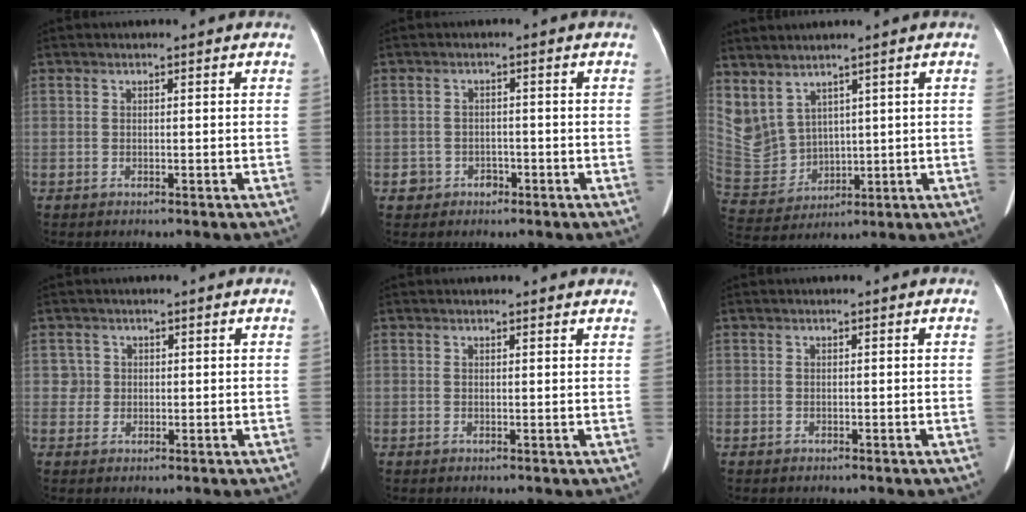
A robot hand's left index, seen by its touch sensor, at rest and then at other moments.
{"total": 2.5, "force": [-1.4, 2.0, 0.2], "torque": [0.003, 0.002, -0.020]}
{"total": 12.5, "force": [7.2, 8.8, 5.0], "torque": [-0.159, 0.001, 0.177]}
{"total": 1.9, "force": [0.2, 1.8, -0.4], "torque": [0.021, -0.005, 0.000]}
{"total": 3.4, "force": [3.3, 0.6, 0.8], "torque": [-0.006, -0.004, 0.024]}
{"total": 0.0}